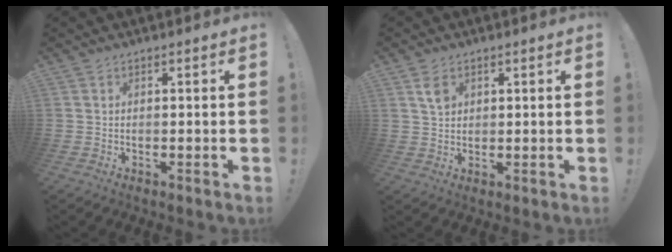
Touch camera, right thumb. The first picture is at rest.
{"total": 3.8, "force": [1.8, 2.6, 2.1], "torque": [-0.022, -0.006, 0.030]}